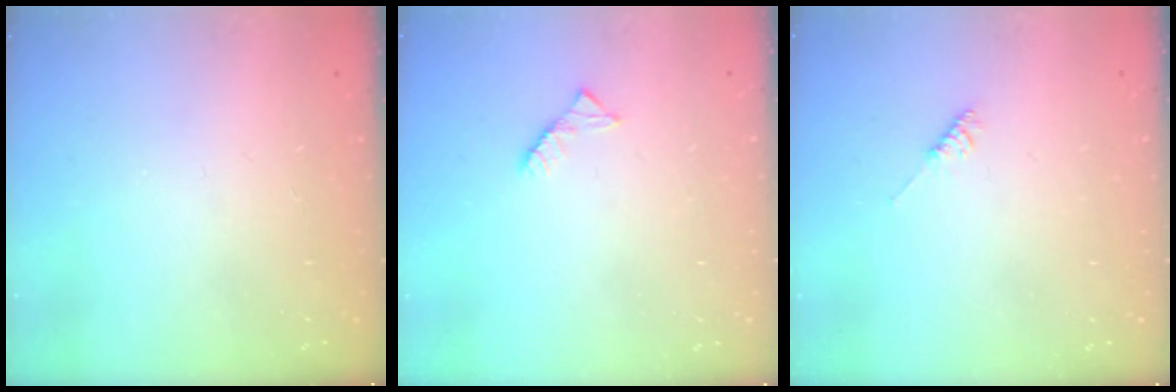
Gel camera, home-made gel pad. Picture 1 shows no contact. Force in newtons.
{"total": 2.6, "press": 2.6, "slide": 0.4}
{"total": 3.5, "press": 3.5, "slide": 0.7}